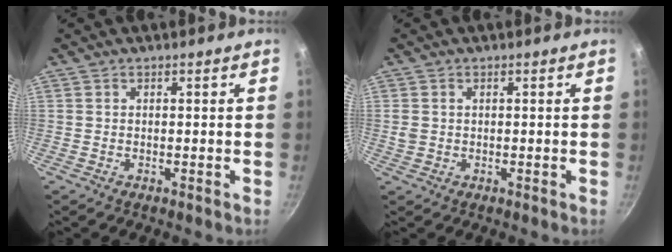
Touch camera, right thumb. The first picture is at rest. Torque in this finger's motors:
{"motor_torque": [-0.06, -0.06, 0.11, 0.60, -0.04]}